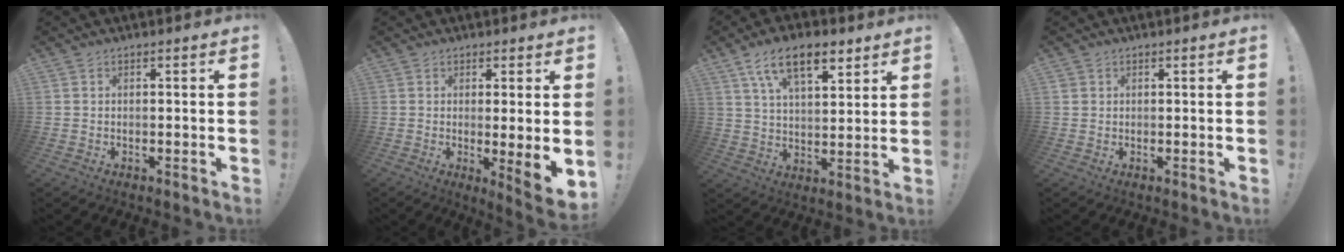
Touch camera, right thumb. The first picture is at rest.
{"total": 6.2, "force": [0.1, -0.2, 6.2], "torque": [-0.088, -0.018, 0.004]}
{"total": 13.9, "force": [7.9, 6.2, 9.6], "torque": [-0.150, -0.024, 0.138]}
{"total": 1.1, "force": [0.5, 0.9, 0.3], "torque": [0.001, -0.001, 0.007]}